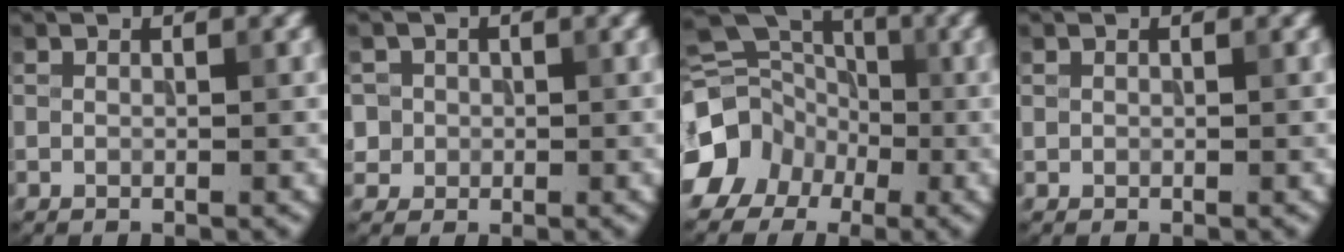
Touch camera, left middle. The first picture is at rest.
{"total": 2.6, "force": [0.1, 2.5, 0.3], "torque": [0.008, 0.016, -0.004]}
{"total": 13.0, "force": [-5.1, 11.2, 4.4], "torque": [-0.094, -0.015, -0.106]}
{"total": 0.0}